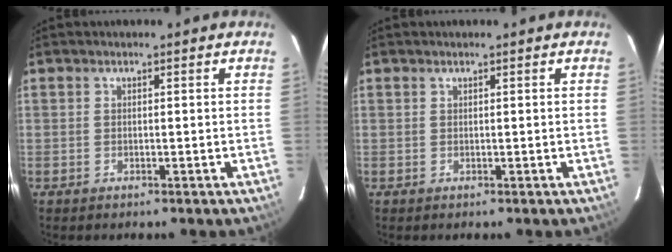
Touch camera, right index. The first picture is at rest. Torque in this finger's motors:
{"motor_torque": [0.14, -0.02, 0.00, 0.01]}